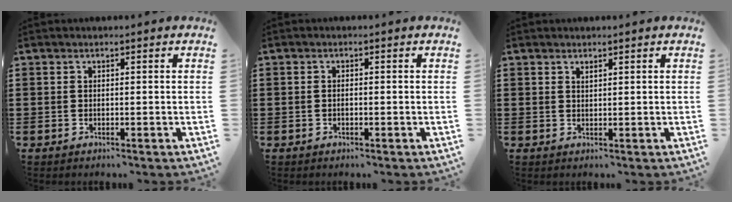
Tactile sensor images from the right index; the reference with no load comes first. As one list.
[{"total": 0.6, "force": [-0.2, 0.1, 0.6], "torque": [-0.014, -0.006, -0.001]}, {"total": 0.8, "force": [0.7, 0.3, 0.2], "torque": [-0.006, 0.001, 0.013]}]